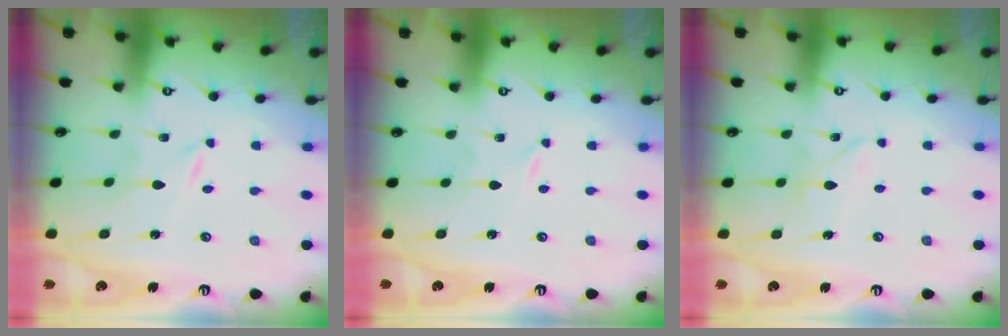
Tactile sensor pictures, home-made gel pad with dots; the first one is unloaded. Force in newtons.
{"total": 0.0}
{"total": 4.0, "press": 4.0, "slide": 0.3}